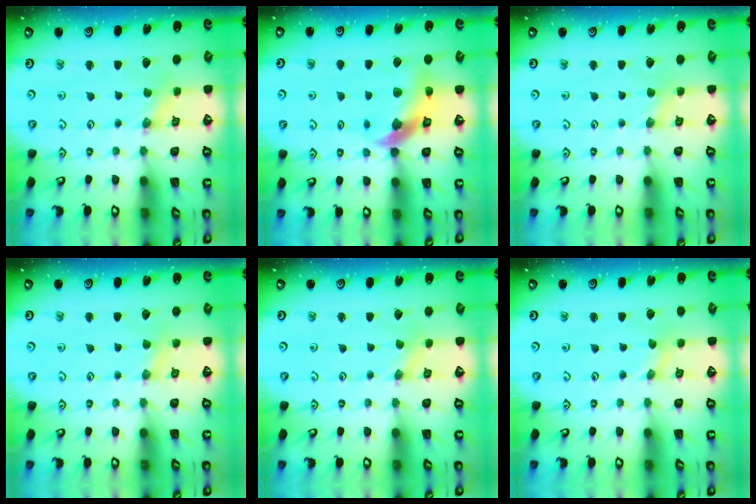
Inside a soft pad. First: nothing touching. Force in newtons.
{"total": 11.4, "press": 11.3, "slide": 1.6}
{"total": 1.6, "press": 1.5, "slide": 0.4}
{"total": 3.3, "press": 3.2, "slide": 0.6}
{"total": 0.0}
{"total": 0.0}